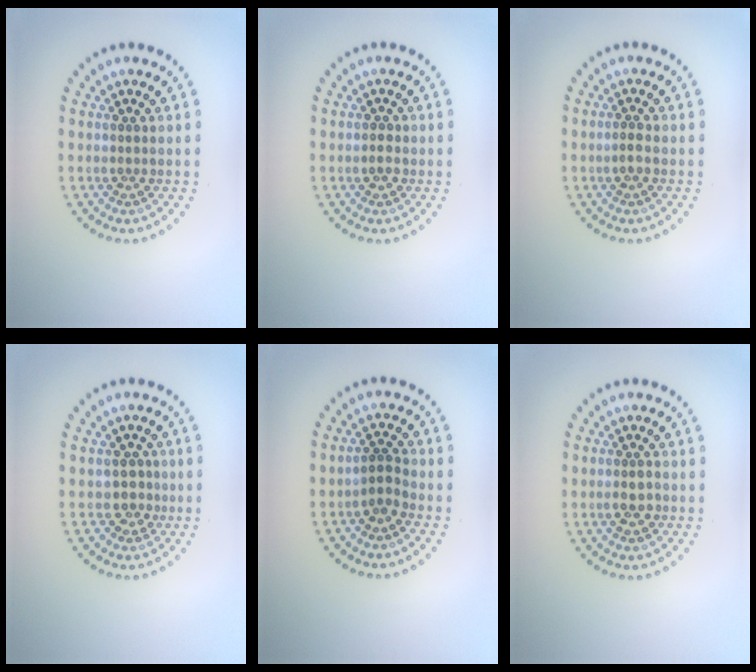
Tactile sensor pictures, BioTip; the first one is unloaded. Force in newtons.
{"total": 1.2, "press": 1.0, "slide": 0.6}
{"total": 1.0, "press": 0.9, "slide": 0.4}
{"total": 2.0, "press": 1.4, "slide": 1.3}
{"total": 1.8, "press": 1.4, "slide": 1.1}
{"total": 1.5, "press": 1.5, "slide": 0.3}